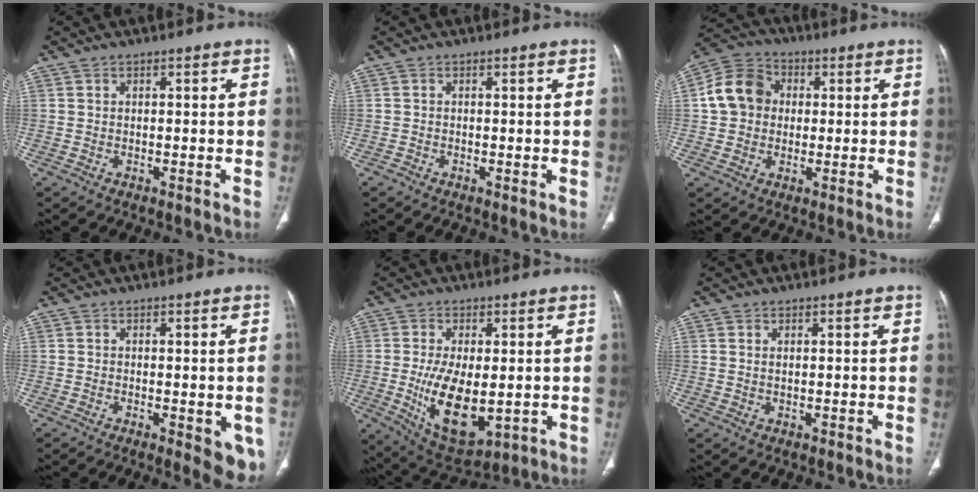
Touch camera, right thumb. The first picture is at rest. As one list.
[{"total": 0.6, "force": [-0.3, 0.3, 0.4], "torque": [-0.005, -0.001, -0.008]}, {"total": 10.3, "force": [1.1, 8.9, 5.1], "torque": [-0.081, 0.021, 0.008]}, {"total": 6.9, "force": [-2.4, 2.5, 5.9], "torque": [-0.054, -0.010, -0.029]}, {"total": 13.3, "force": [-1.6, 6.6, 11.4], "torque": [-0.190, -0.022, -0.006]}, {"total": 0.7, "force": [0.4, 0.3, 0.6], "torque": [-0.015, 0.003, 0.008]}]